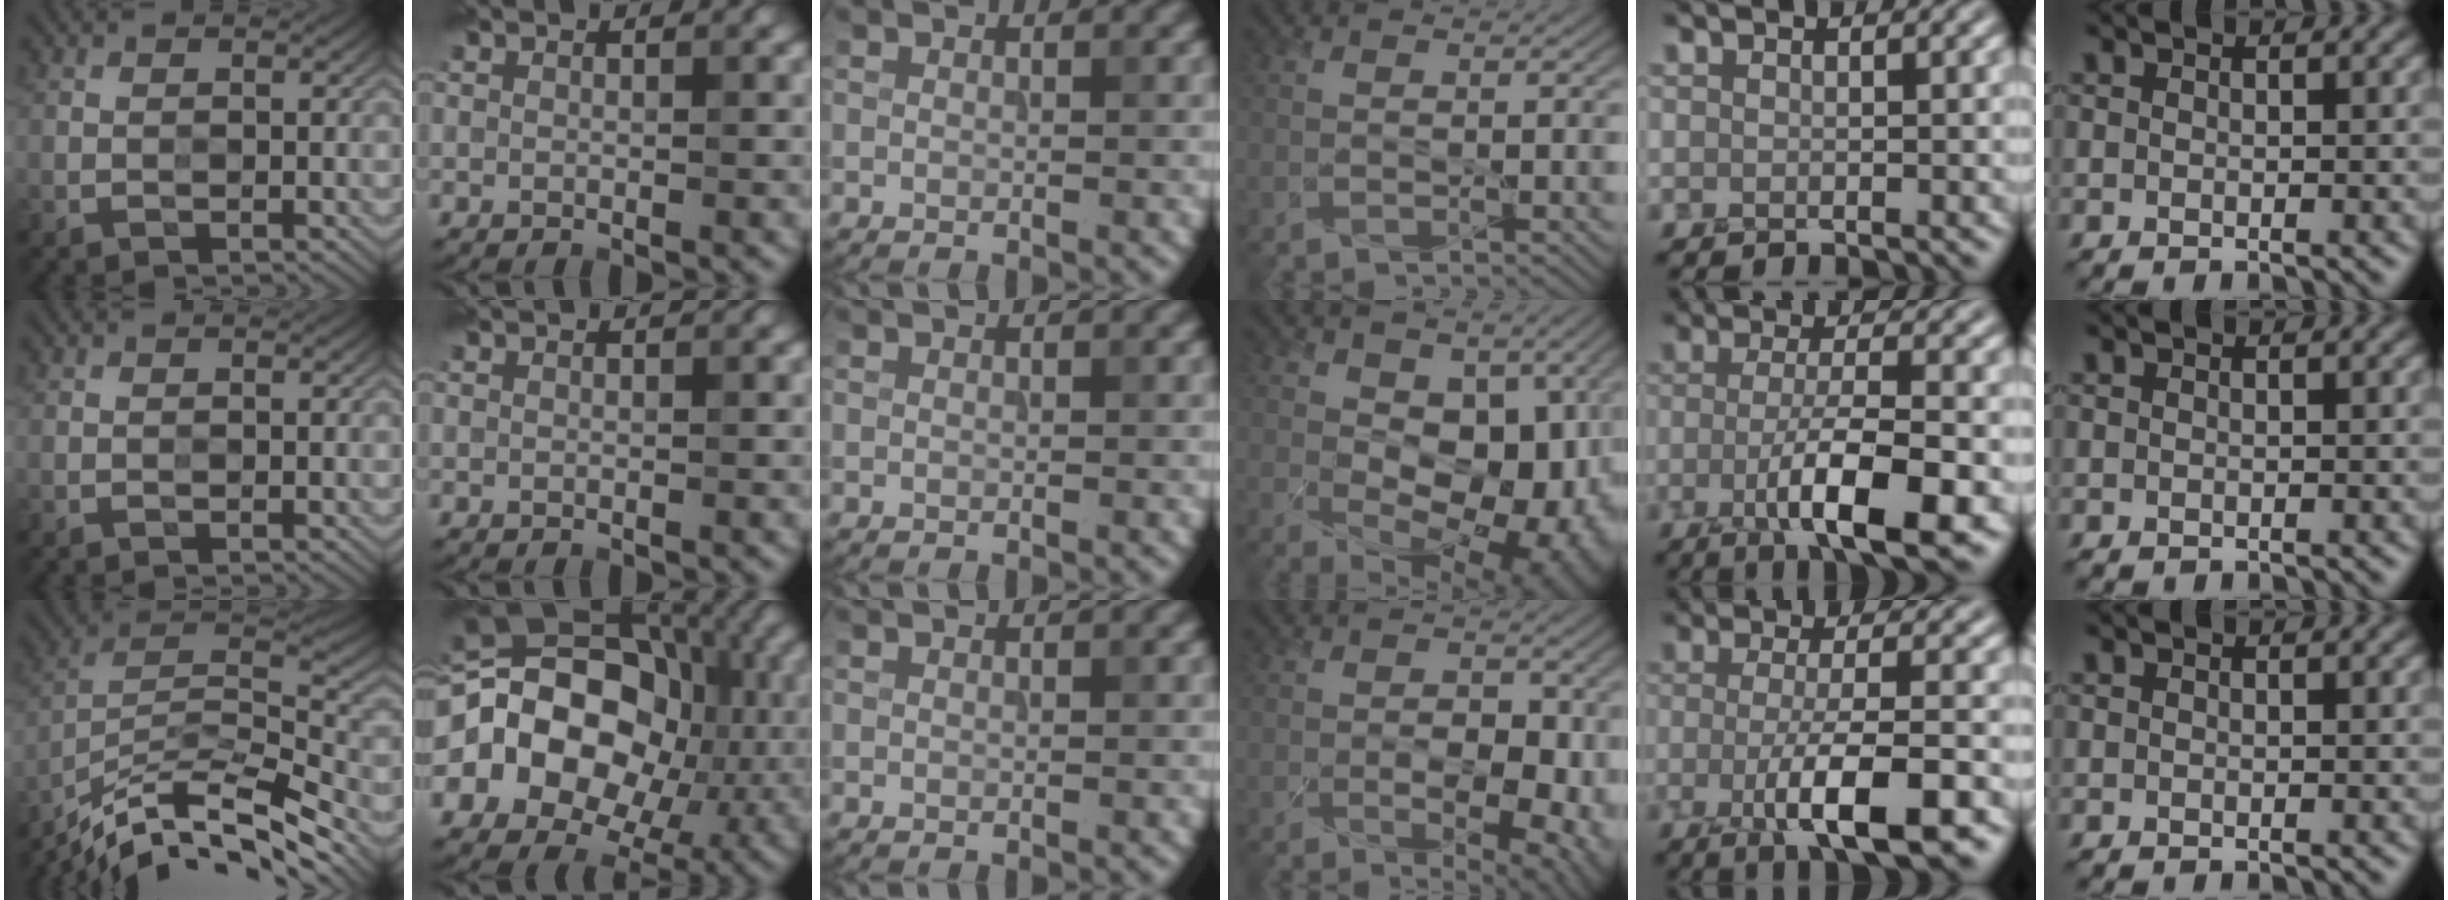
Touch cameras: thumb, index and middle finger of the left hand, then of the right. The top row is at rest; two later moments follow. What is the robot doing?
{"motion": "peel", "object": "sticker"}